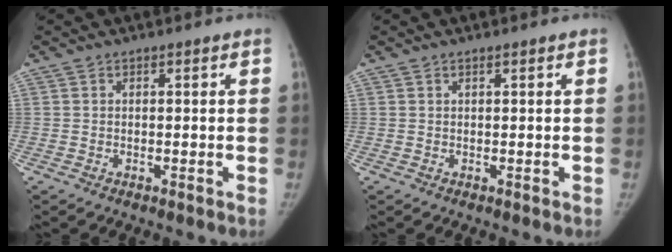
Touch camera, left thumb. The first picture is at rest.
{"total": 0.0}